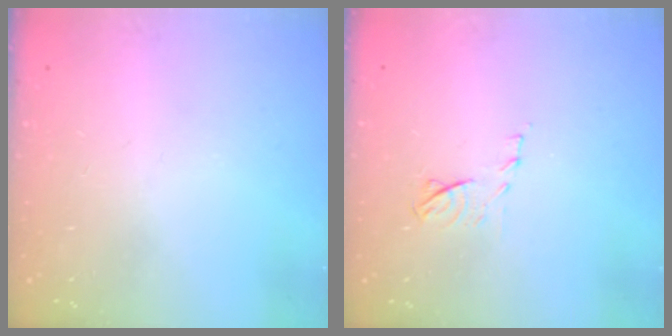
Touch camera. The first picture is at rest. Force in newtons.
{"total": 7.6, "press": 7.6, "slide": 0.7}